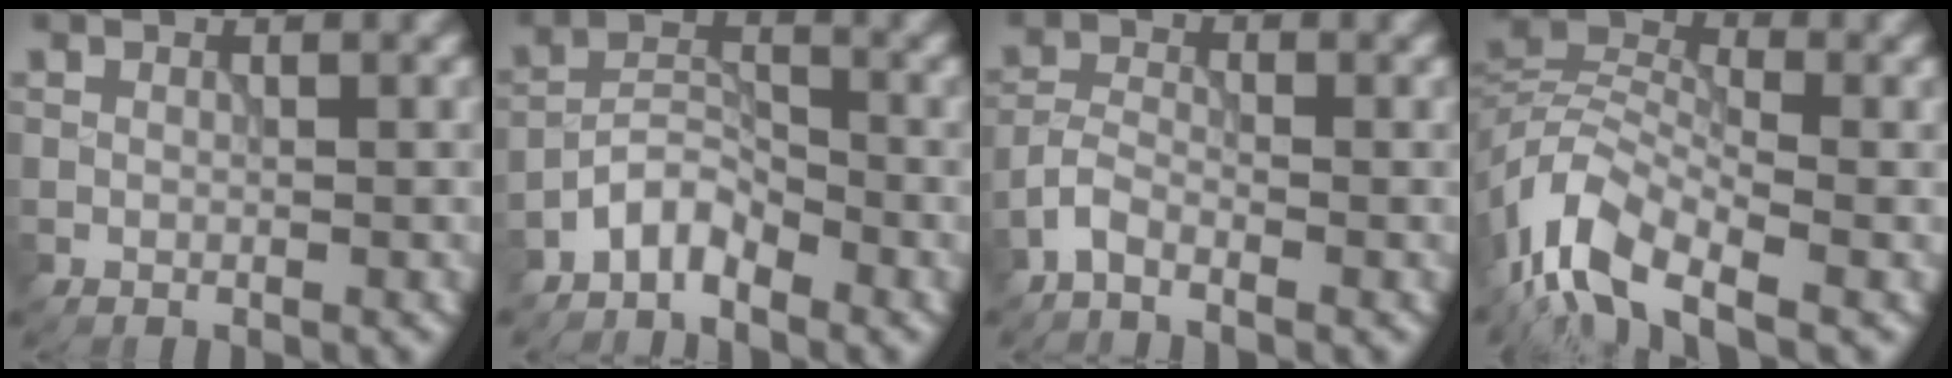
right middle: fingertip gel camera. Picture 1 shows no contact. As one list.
[{"total": 3.0, "force": [-2.5, 1.2, 1.2], "torque": [-0.019, 0.013, -0.056]}, {"total": 2.0, "force": [-1.6, 0.6, 1.2], "torque": [-0.025, 0.003, -0.043]}, {"total": 8.4, "force": [-5.0, 3.9, 5.5], "torque": [-0.109, 0.005, -0.116]}]